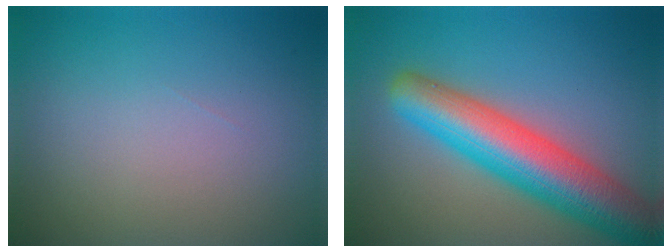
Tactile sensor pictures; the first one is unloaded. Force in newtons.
{"total": 9.0, "press": 9.0, "slide": 0.3}